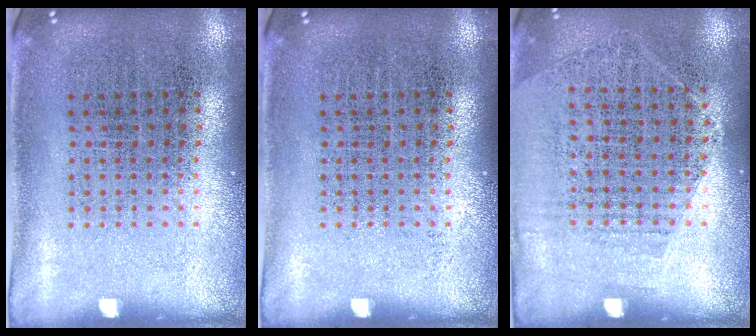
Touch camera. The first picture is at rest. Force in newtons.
{"total": 0.0}
{"total": 1.3, "press": 1.0, "slide": 0.8}